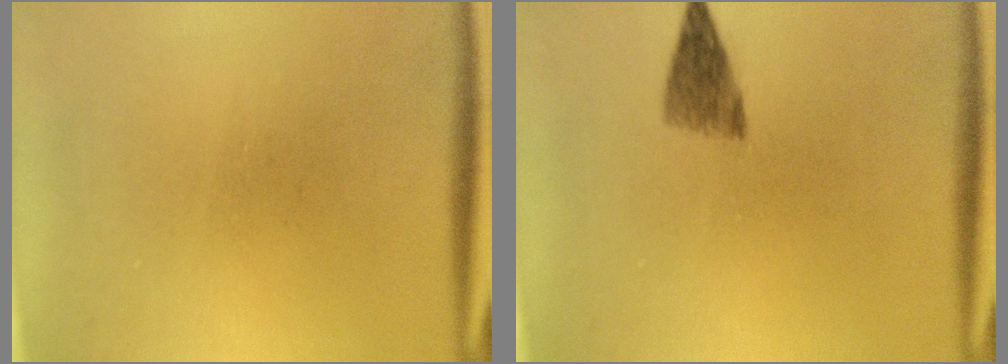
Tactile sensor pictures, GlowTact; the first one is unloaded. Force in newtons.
{"total": 3.3}